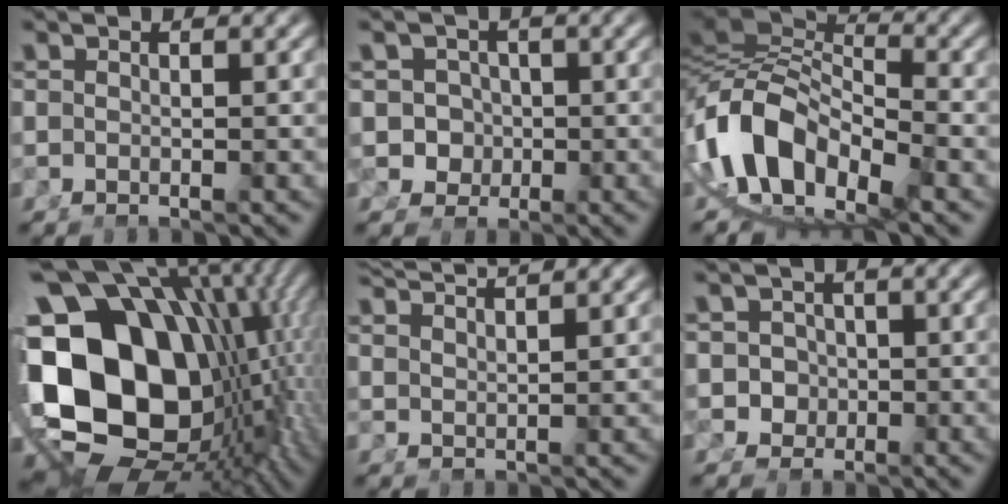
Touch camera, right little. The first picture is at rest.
{"total": 6.8, "force": [-1.2, 6.3, 2.0], "torque": [-0.066, -0.035, -0.011]}
{"total": 14.9, "force": [-1.6, 11.2, 9.7], "torque": [-0.223, -0.052, -0.016]}
{"total": 32.0, "force": [-2.6, 21.4, 23.7], "torque": [-0.382, -0.072, -0.007]}
{"total": 5.0, "force": [4.7, 0.0, 1.5], "torque": [-0.018, 0.008, 0.086]}
{"total": 4.6, "force": [-0.8, 4.4, 1.4], "torque": [-0.046, -0.024, -0.004]}